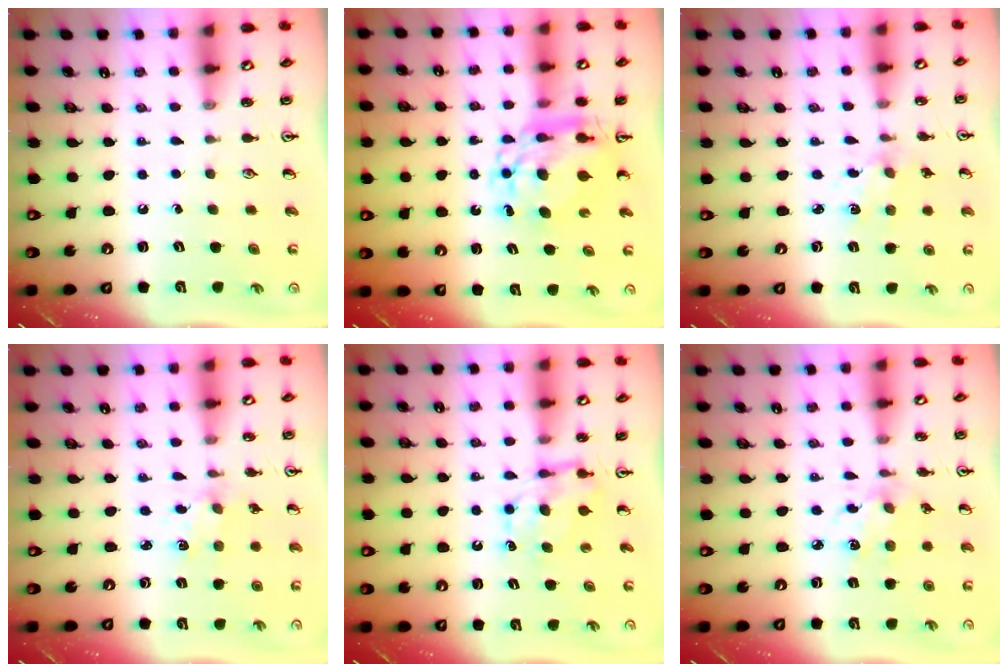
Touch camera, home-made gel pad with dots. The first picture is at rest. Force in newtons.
{"total": 10.8, "press": 10.8, "slide": 1.1}
{"total": 2.4, "press": 2.3, "slide": 0.4}
{"total": 2.1, "press": 2.1, "slide": 0.3}
{"total": 7.1, "press": 7.1, "slide": 0.3}
{"total": 7.2, "press": 7.2, "slide": 0.4}